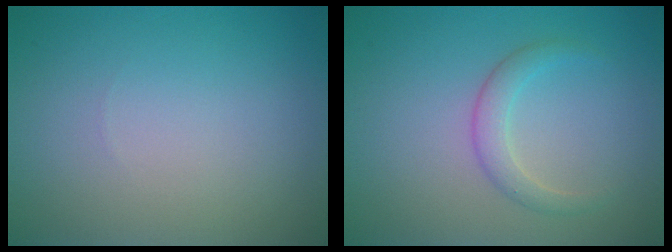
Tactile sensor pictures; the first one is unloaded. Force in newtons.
{"total": 1.9, "press": 1.9, "slide": 0.1}